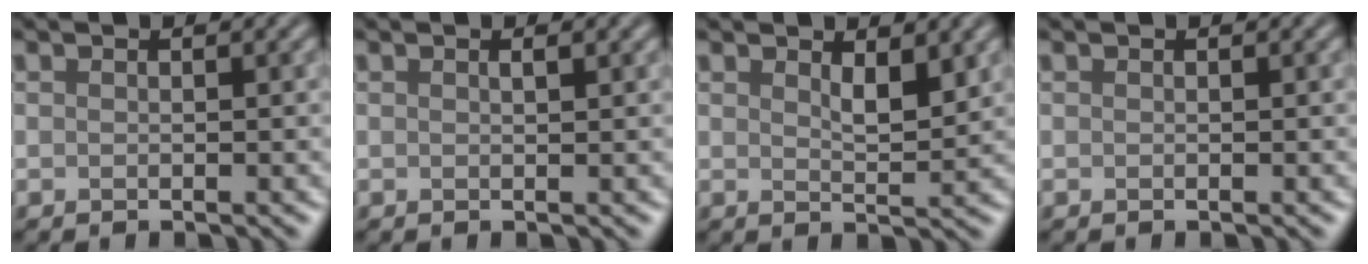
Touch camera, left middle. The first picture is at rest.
{"total": 0.8, "force": [0.4, 0.3, 0.6], "torque": [-0.002, -0.001, 0.004]}
{"total": 2.2, "force": [1.2, 0.5, 1.7], "torque": [-0.028, -0.007, 0.030]}
{"total": 0.0}